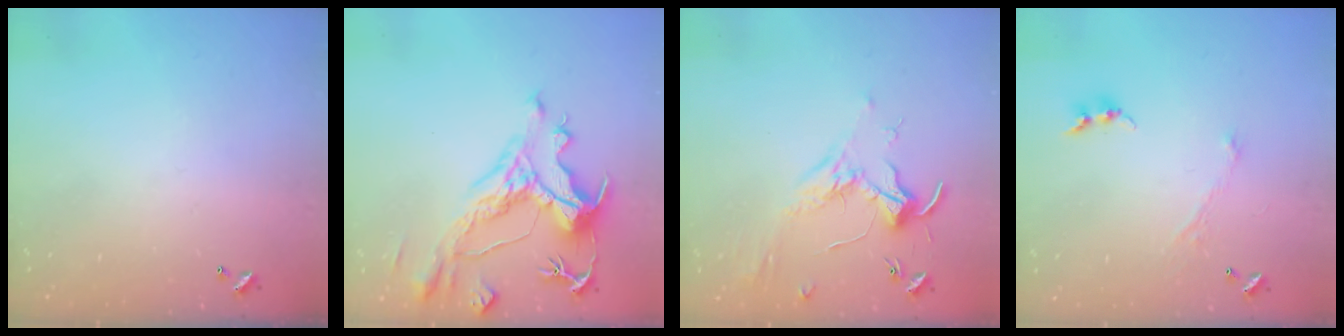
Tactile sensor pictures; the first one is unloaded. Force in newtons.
{"total": 4.6, "press": 4.2, "slide": 1.8}
{"total": 1.7, "press": 1.5, "slide": 0.7}
{"total": 1.1, "press": 1.0, "slide": 0.6}